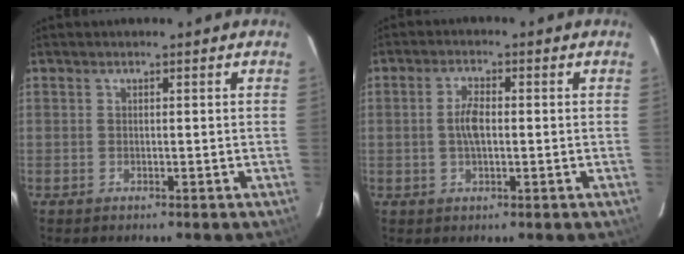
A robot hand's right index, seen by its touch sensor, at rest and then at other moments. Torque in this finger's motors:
{"motor_torque": [0.24, -0.16, 0.23, 0.06]}